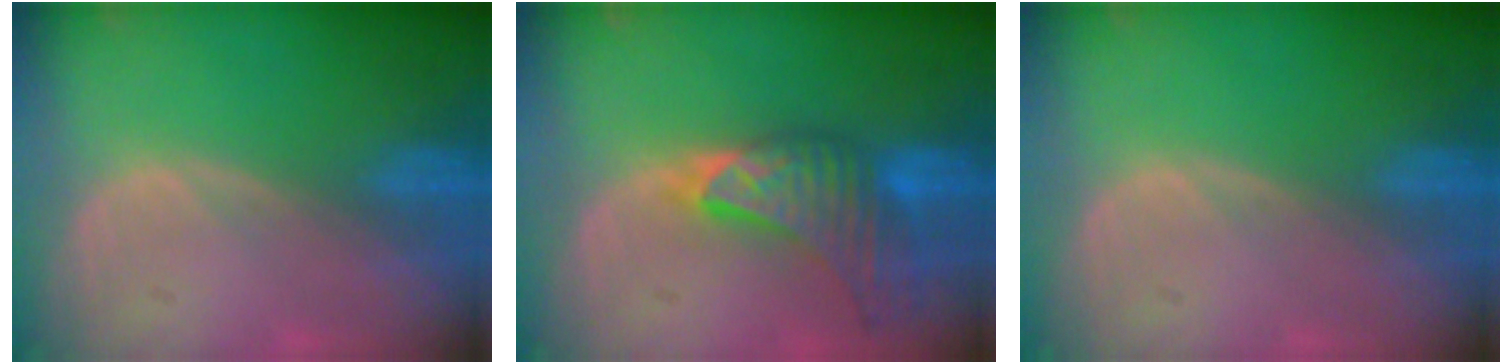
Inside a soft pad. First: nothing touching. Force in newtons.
{"total": 9.0, "press": 8.2, "slide": 3.8}
{"total": 0.0}